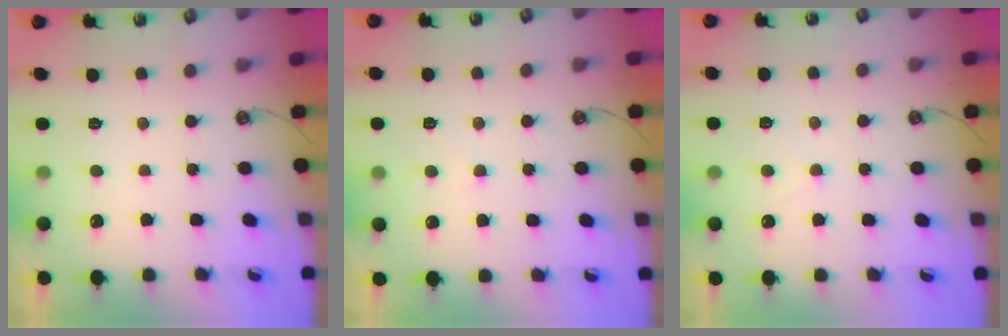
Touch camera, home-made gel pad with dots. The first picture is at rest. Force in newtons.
{"total": 1.9, "press": 1.8, "slide": 0.5}
{"total": 0.7, "press": 0.7, "slide": 0.2}